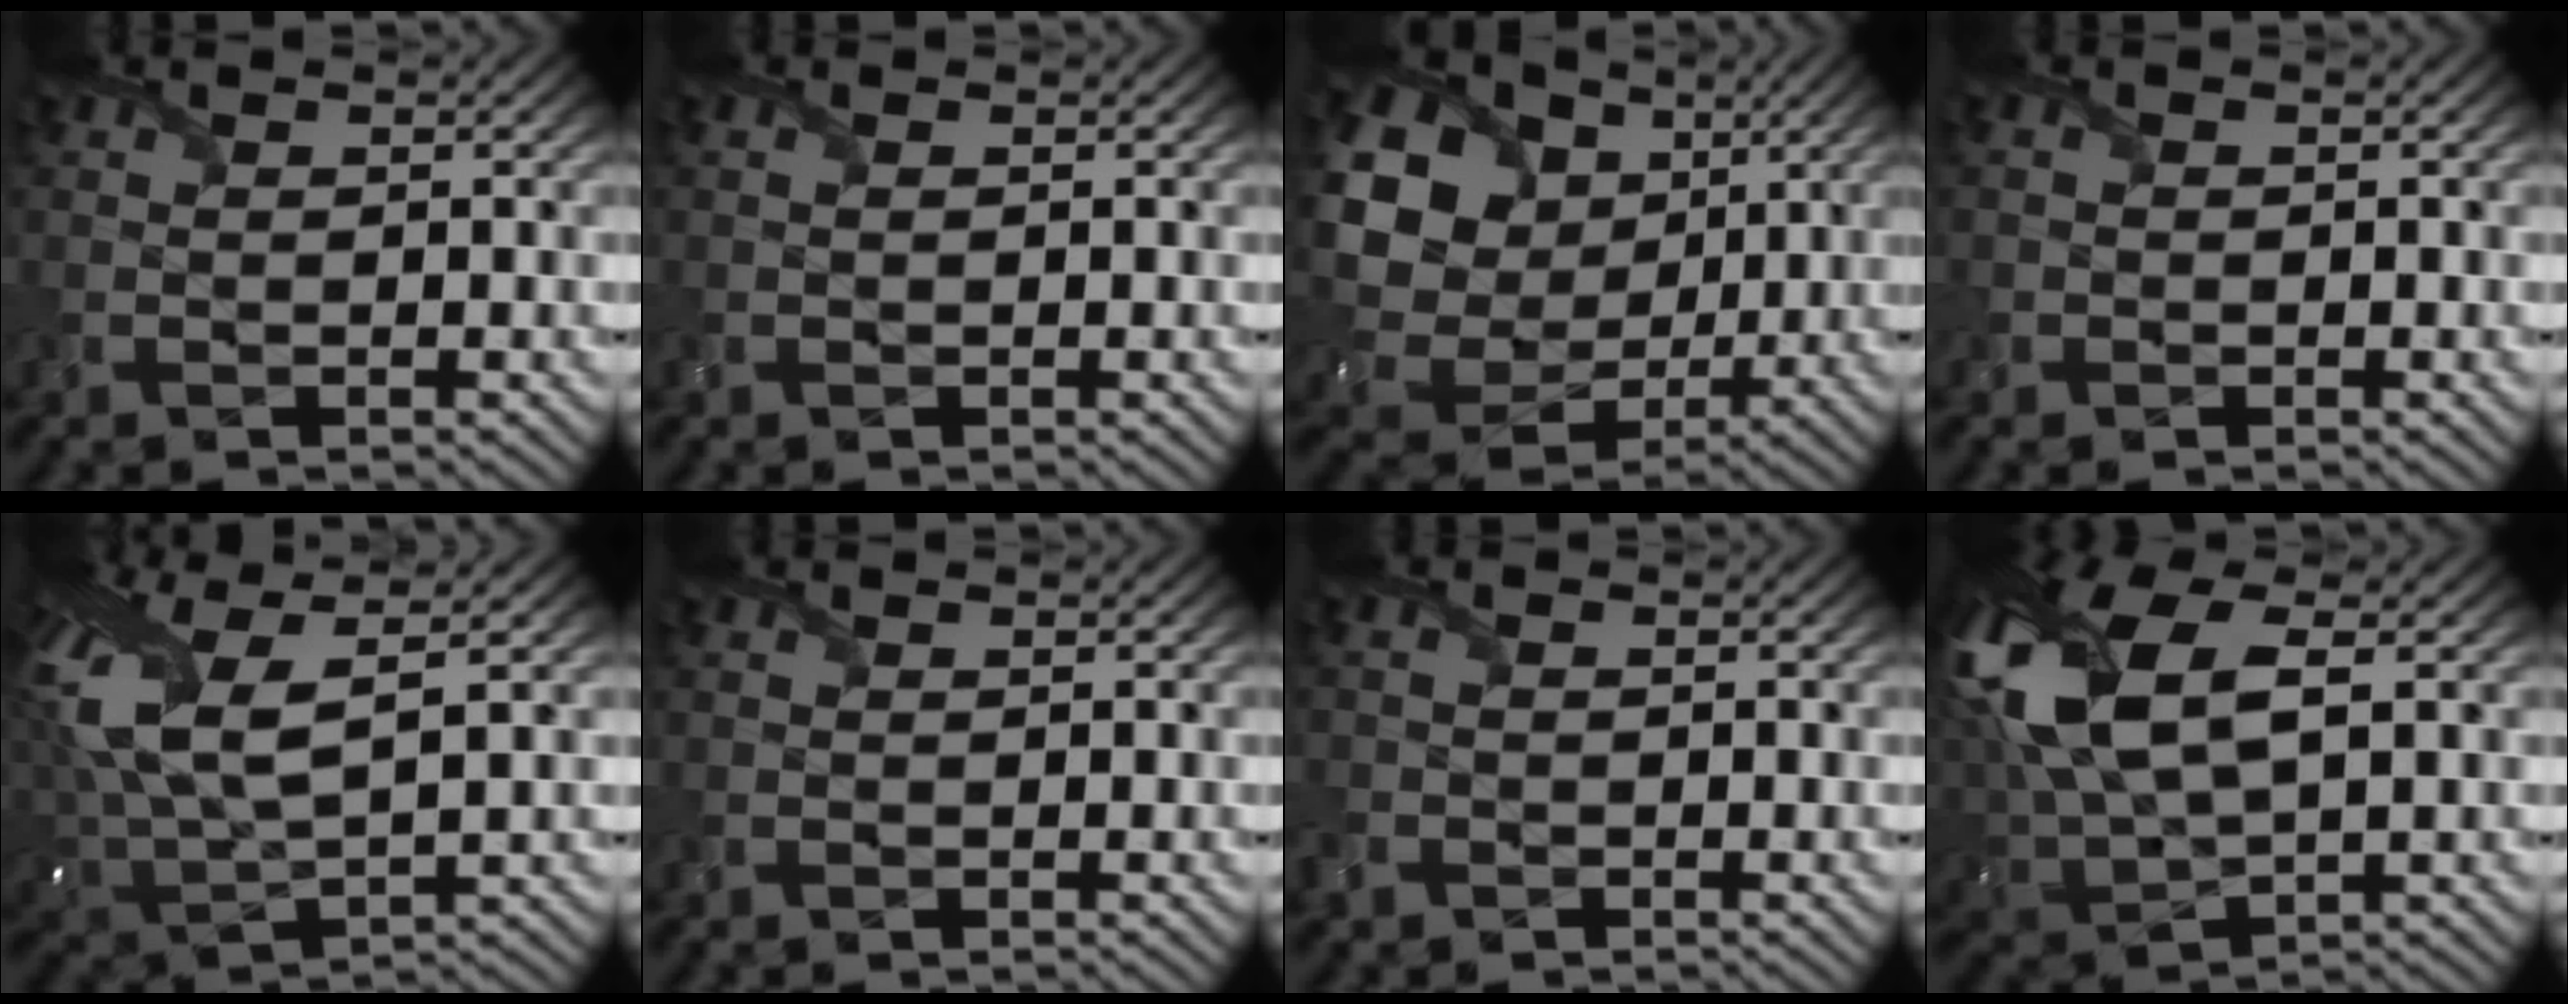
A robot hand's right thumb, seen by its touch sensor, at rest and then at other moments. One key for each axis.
{"total": 0.7, "fx": 0.2, "fy": 0.4, "fz": 0.5, "tx": -0.013, "ty": 0.002, "tz": 0.007}
{"total": 20.9, "fx": 5.0, "fy": 17.8, "fz": 9.8, "tx": -0.293, "ty": 0.011, "tz": 0.111}
{"total": 0.8, "fx": -0.3, "fy": 0.7, "fz": 0.0, "tx": 0.004, "ty": -0.005, "tz": -0.010}
{"total": 12.6, "fx": 4.2, "fy": 5.5, "fz": 10.5, "tx": -0.267, "ty": 0.012, "tz": 0.081}
{"total": 0.0}
{"total": 2.0, "fx": -1.2, "fy": 1.4, "fz": 0.7, "tx": -0.028, "ty": -0.006, "tz": -0.034}
{"total": 15.9, "fx": 4.2, "fy": 8.1, "fz": 13.1, "tx": -0.328, "ty": 0.006, "tz": 0.084}